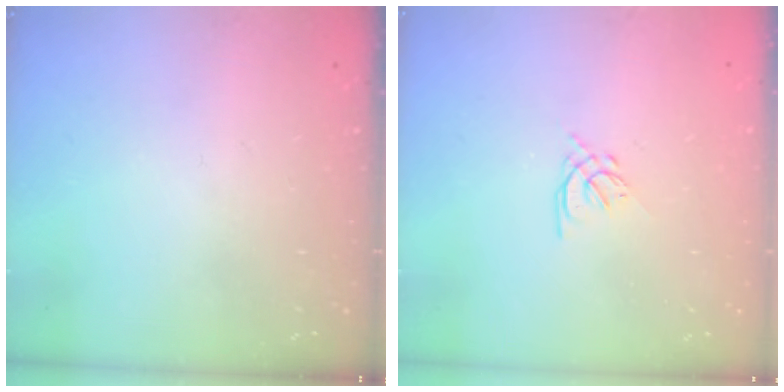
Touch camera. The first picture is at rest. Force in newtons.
{"total": 1.3, "press": 1.1, "slide": 0.6}